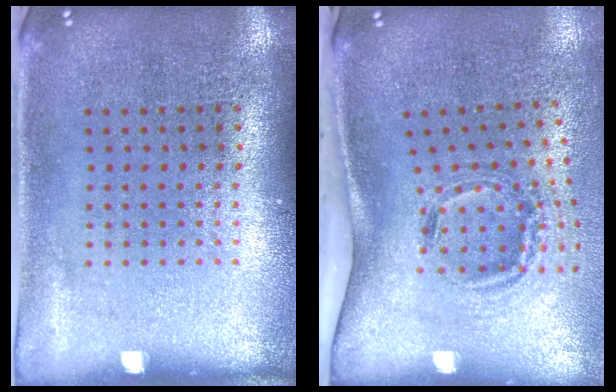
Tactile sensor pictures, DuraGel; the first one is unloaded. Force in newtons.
{"total": 1.7, "press": 1.2, "slide": 1.3}